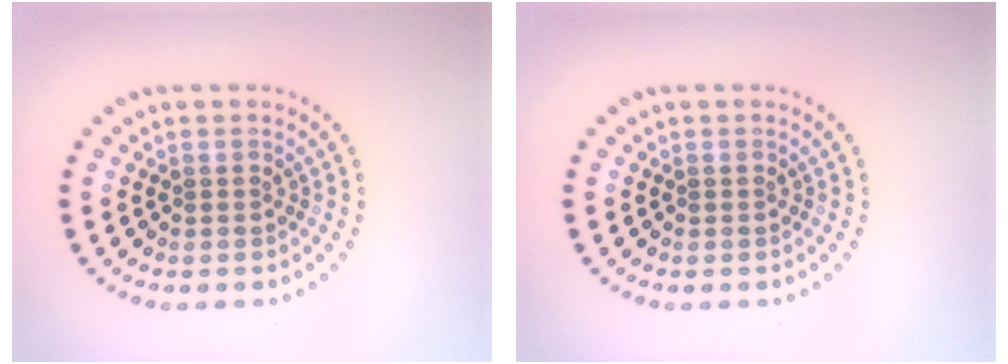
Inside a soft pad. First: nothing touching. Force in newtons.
{"total": 0.0}